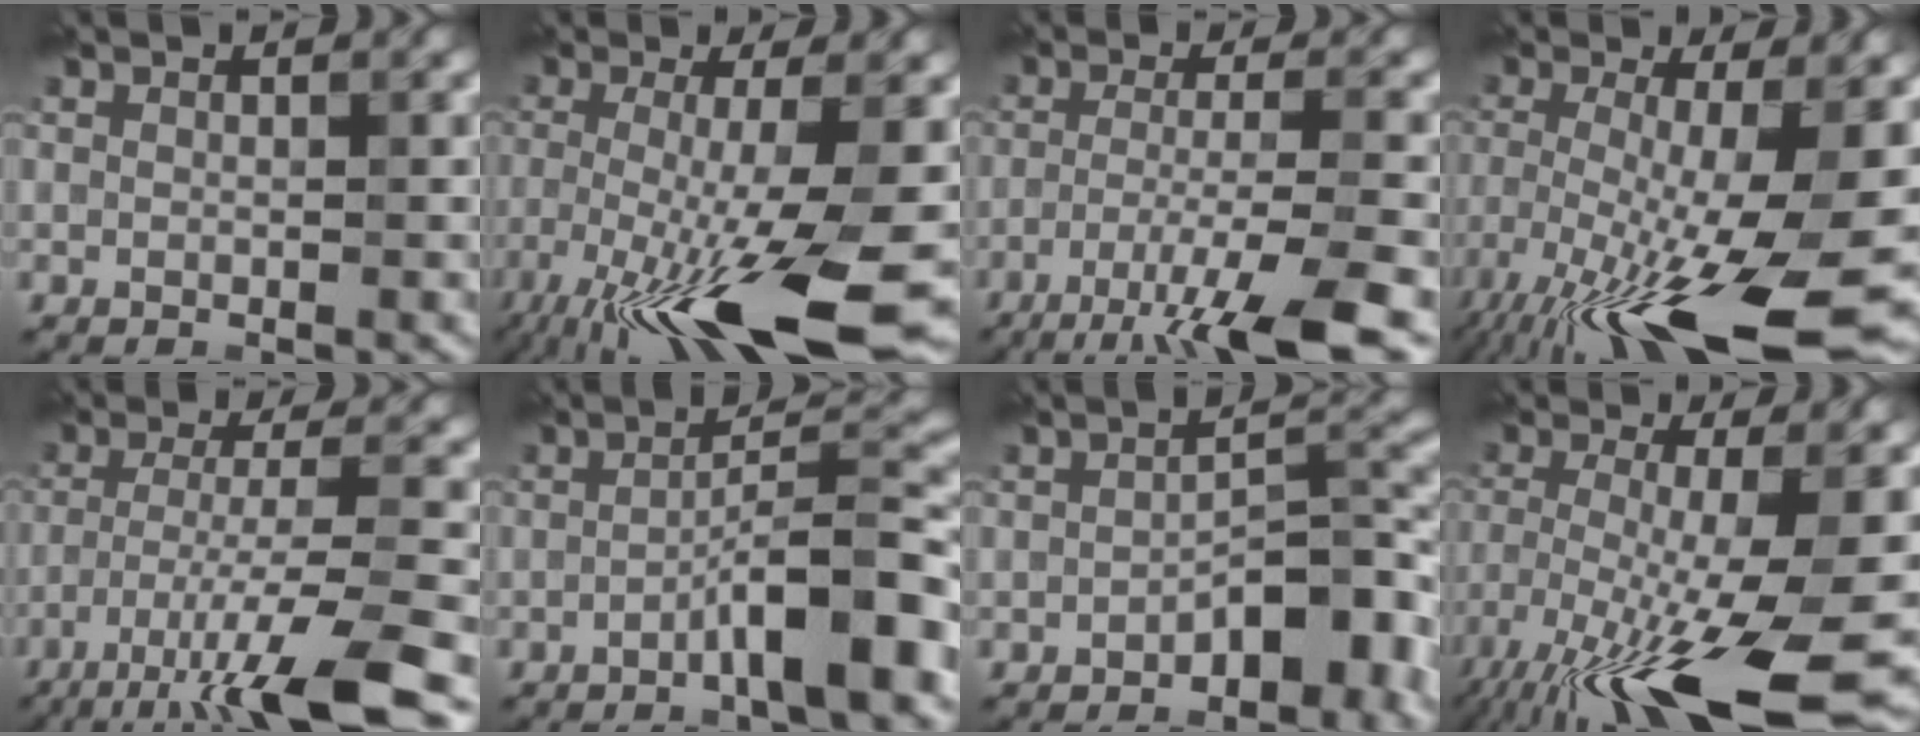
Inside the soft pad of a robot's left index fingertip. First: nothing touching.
{"total": 12.3, "force": [-5.2, 2.4, 10.9], "torque": [-0.196, -0.027, -0.088]}
{"total": 7.6, "force": [-4.5, 1.0, 6.1], "torque": [-0.091, -0.001, -0.080]}
{"total": 15.1, "force": [-6.3, 3.6, 13.3], "torque": [-0.238, -0.027, -0.109]}
{"total": 9.0, "force": [-5.5, 1.3, 7.1], "torque": [-0.104, 0.000, -0.099]}
{"total": 6.5, "force": [-2.9, 0.9, 5.8], "torque": [-0.089, 0.024, -0.052]}
{"total": 5.2, "force": [-2.4, 2.2, 4.0], "torque": [-0.052, 0.017, -0.042]}
{"total": 14.0, "force": [-6.7, 2.9, 11.9], "torque": [-0.231, -0.031, -0.113]}